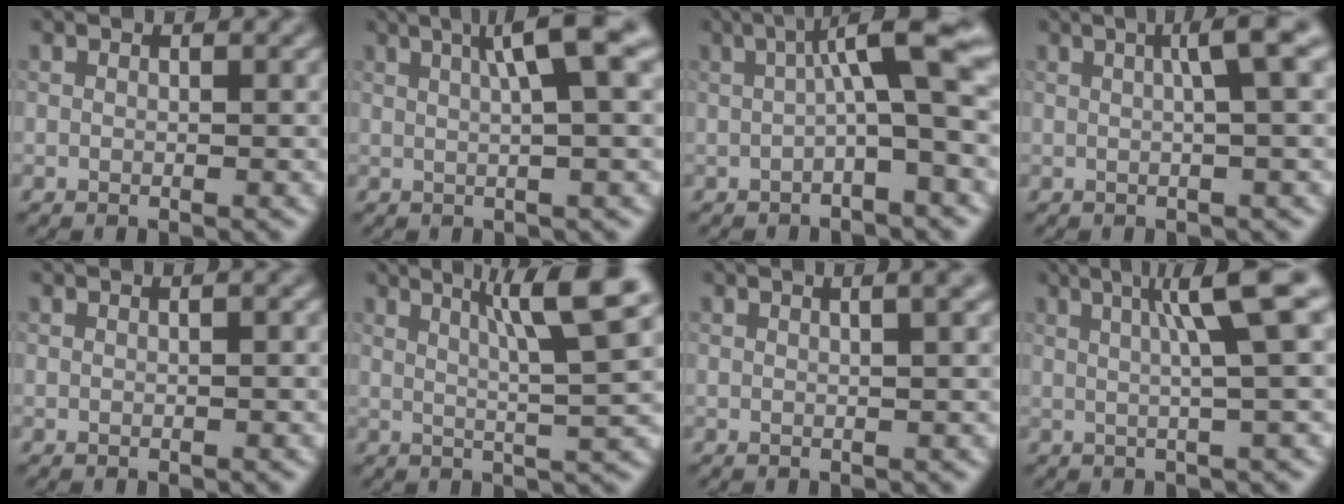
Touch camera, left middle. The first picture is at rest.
{"total": 5.9, "force": [2.0, 1.0, 5.5], "torque": [-0.069, 0.018, 0.029]}
{"total": 6.2, "force": [0.6, 1.0, 6.1], "torque": [-0.093, 0.017, 0.000]}
{"total": 4.1, "force": [1.0, 0.6, 3.9], "torque": [-0.051, 0.015, 0.013]}
{"total": 0.6, "force": [0.2, 0.1, 0.6], "torque": [-0.007, 0.005, 0.001]}
{"total": 8.0, "force": [3.6, 1.1, 7.0], "torque": [-0.089, 0.018, 0.058]}
{"total": 2.7, "force": [1.1, 0.9, 2.2], "torque": [-0.019, 0.007, 0.001]}
{"total": 6.0, "force": [1.6, 0.7, 5.7], "torque": [-0.077, 0.019, 0.026]}